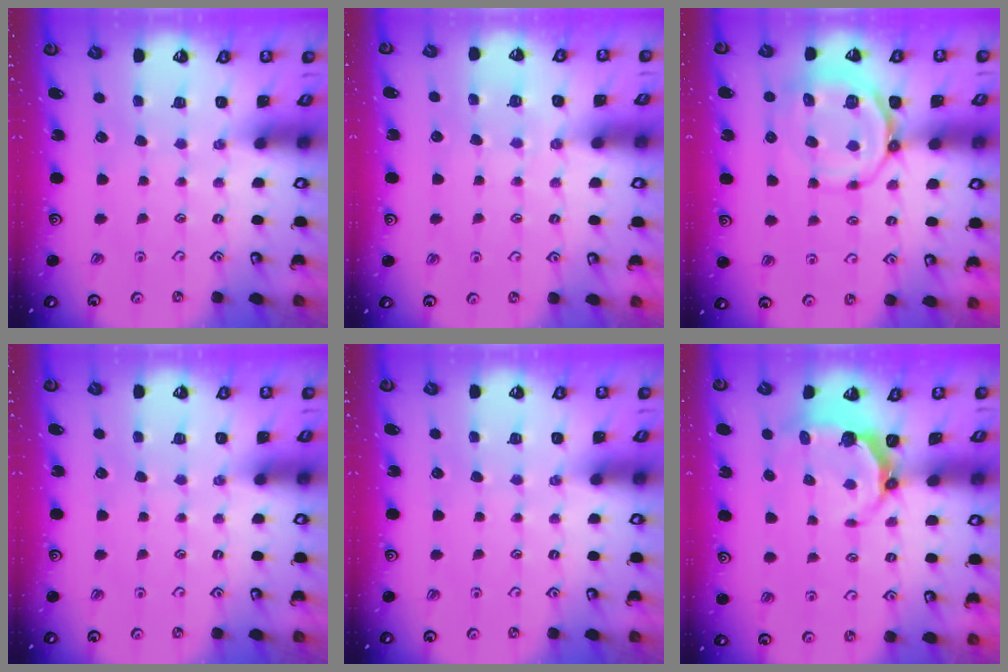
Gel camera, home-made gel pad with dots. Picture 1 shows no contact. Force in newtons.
{"total": 2.5, "press": 2.5, "slide": 0.4}
{"total": 11.1, "press": 10.8, "slide": 2.3}
{"total": 0.0}
{"total": 0.0}
{"total": 4.3, "press": 2.9, "slide": 3.3}